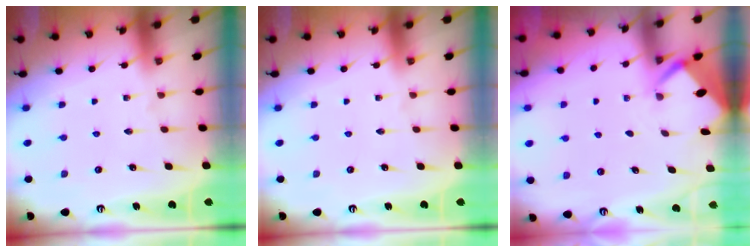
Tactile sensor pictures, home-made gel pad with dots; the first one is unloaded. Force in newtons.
{"total": 0.0}
{"total": 2.2, "press": 2.2, "slide": 0.1}